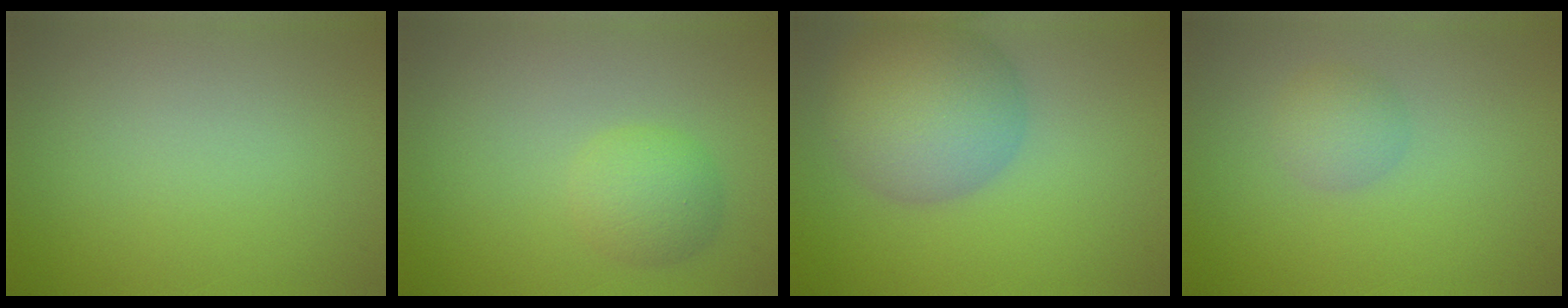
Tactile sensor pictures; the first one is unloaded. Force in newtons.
{"total": 2.8, "press": 2.8, "slide": 0.1}
{"total": 7.8, "press": 7.8, "slide": 0.3}
{"total": 1.9, "press": 1.9, "slide": 0.0}